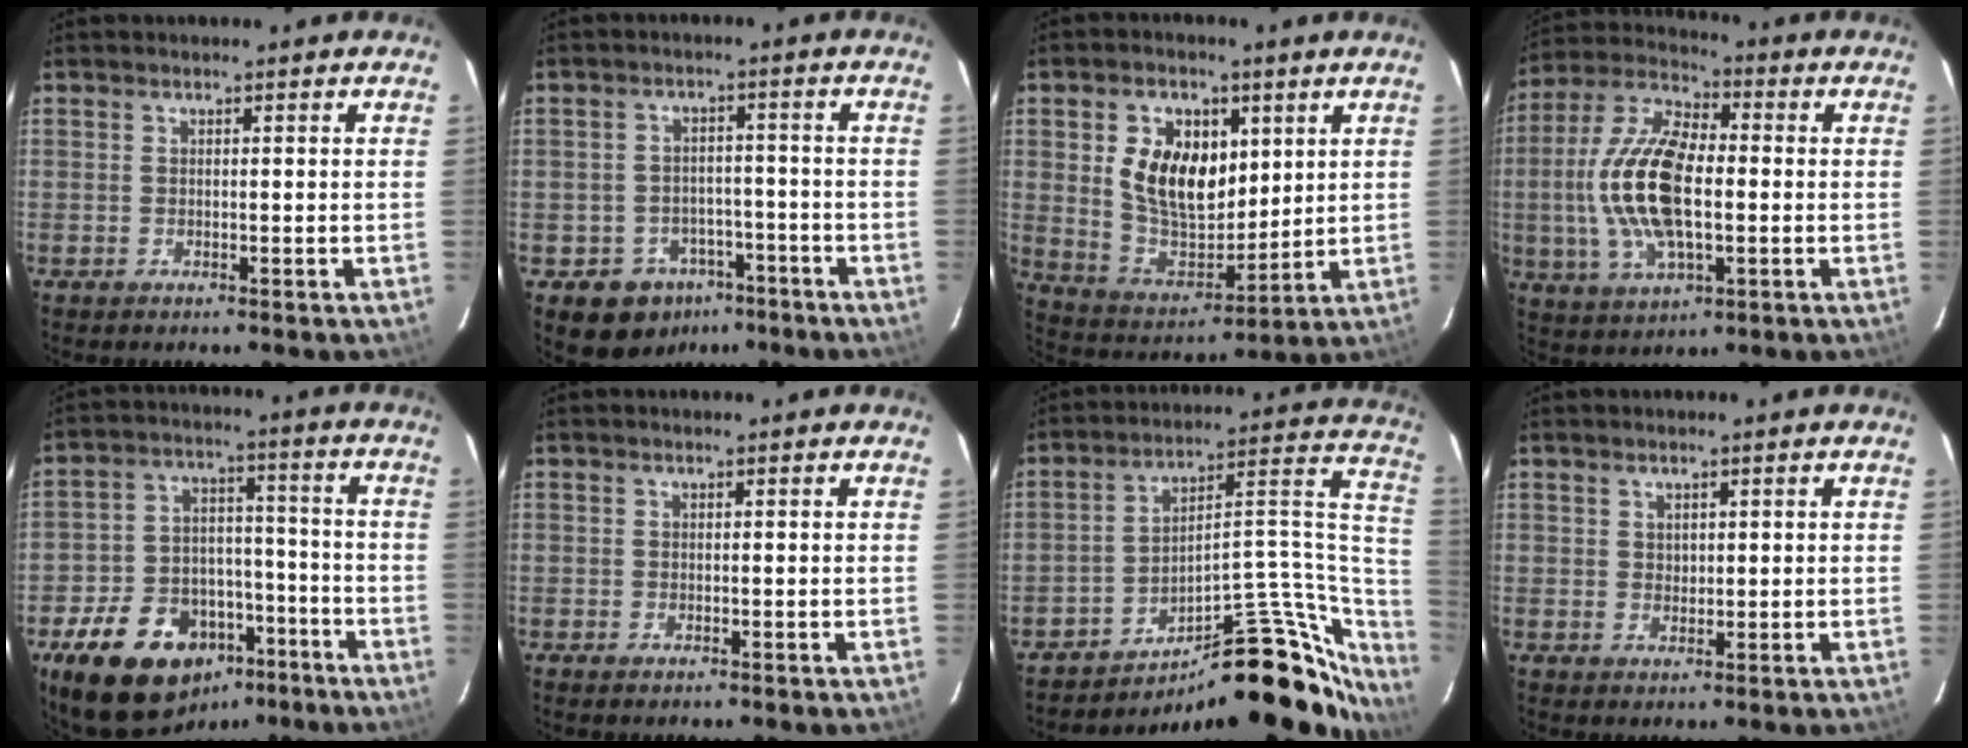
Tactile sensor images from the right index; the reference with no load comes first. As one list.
[{"total": 8.4, "force": [-4.8, 6.6, 1.8], "torque": [-0.044, 0.027, -0.052]}, {"total": 14.1, "force": [3.7, 9.0, 10.2], "torque": [-0.198, 0.008, 0.084]}, {"total": 17.3, "force": [-1.2, 7.9, 15.4], "torque": [-0.318, 0.007, -0.023]}, {"total": 18.5, "force": [-11.3, 12.0, 8.5], "torque": [-0.186, 0.034, -0.160]}, {"total": 0.7, "force": [-0.4, 0.3, 0.3], "torque": [-0.006, -0.003, -0.009]}, {"total": 24.7, "force": [-19.4, 7.7, 13.1], "torque": [-0.124, 0.058, -0.282]}, {"total": 1.6, "force": [0.8, 1.3, 0.5], "torque": [-0.005, 0.005, 0.015]}]